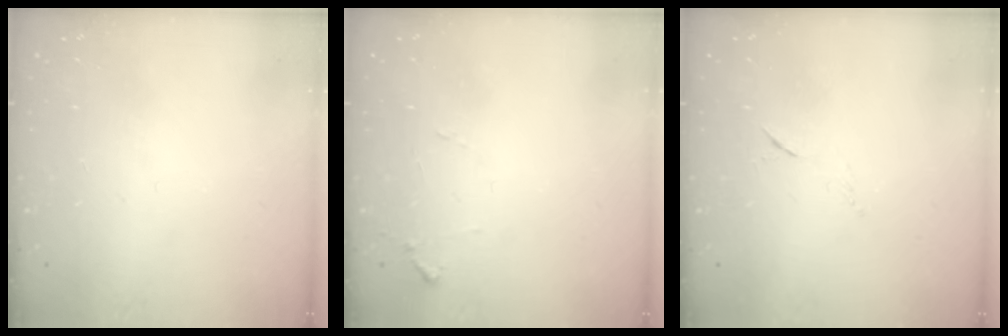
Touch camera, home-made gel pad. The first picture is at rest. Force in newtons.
{"total": 5.8, "press": 5.7, "slide": 0.4}
{"total": 6.2, "press": 6.1, "slide": 0.9}